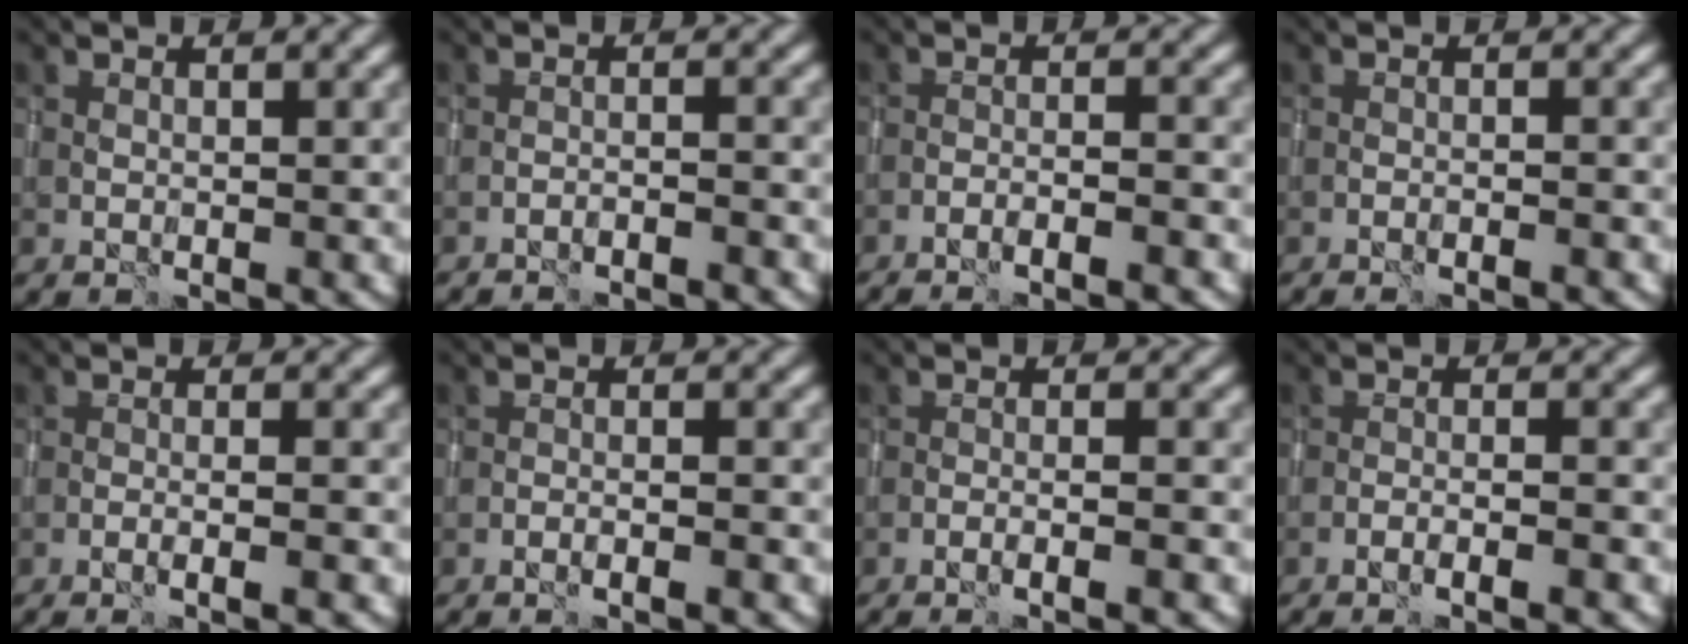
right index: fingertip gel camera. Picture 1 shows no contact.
{"total": 2.7, "force": [-2.5, 0.3, 0.8], "torque": [-0.008, 0.010, -0.040]}
{"total": 4.1, "force": [-3.3, 0.6, 2.4], "torque": [-0.037, 0.007, -0.058]}
{"total": 1.9, "force": [-1.5, 0.3, 1.1], "torque": [-0.019, 0.010, -0.029]}
{"total": 3.6, "force": [-2.0, 0.7, 2.9], "torque": [-0.038, 0.015, -0.043]}
{"total": 2.5, "force": [-1.9, 0.4, 1.6], "torque": [-0.023, 0.010, -0.039]}
{"total": 3.6, "force": [-2.4, 0.5, 2.6], "torque": [-0.036, 0.011, -0.049]}
{"total": 3.6, "force": [-2.5, 0.5, 2.6], "torque": [-0.040, 0.008, -0.051]}